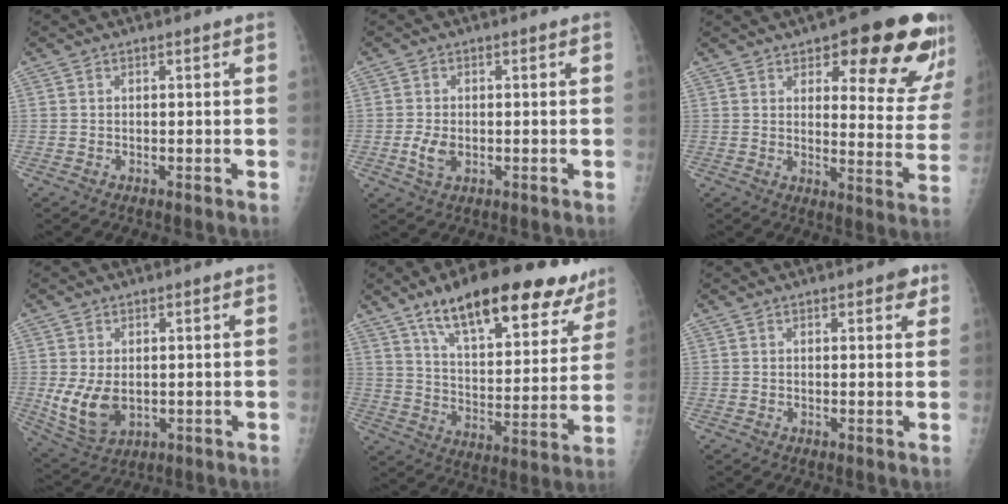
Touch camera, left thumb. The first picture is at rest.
{"total": 3.6, "force": [-0.7, 2.3, 2.7], "torque": [-0.054, -0.003, -0.011]}
{"total": 21.9, "force": [13.2, 7.2, 15.9], "torque": [-0.153, -0.063, 0.167]}
{"total": 8.1, "force": [-0.4, 5.4, 6.0], "torque": [-0.109, -0.015, 0.011]}
{"total": 24.2, "force": [16.4, 8.8, 15.4], "torque": [-0.184, -0.048, 0.252]}
{"total": 2.6, "force": [1.5, 1.1, 1.8], "torque": [-0.009, -0.002, 0.014]}